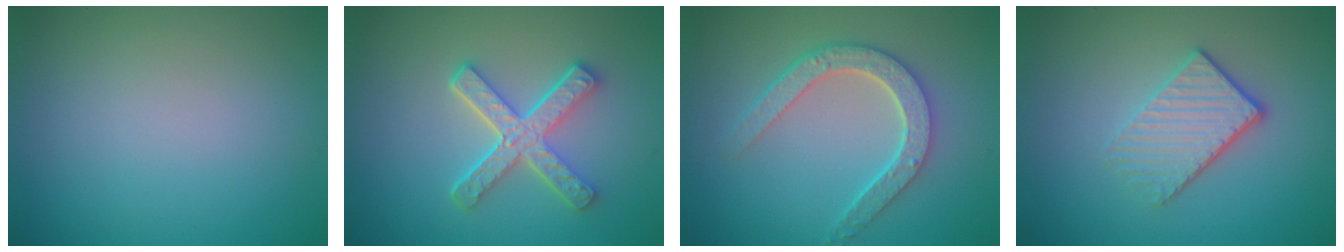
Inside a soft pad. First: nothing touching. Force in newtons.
{"total": 4.8, "press": 3.7, "slide": 3.0}
{"total": 4.6, "press": 3.7, "slide": 2.8}
{"total": 3.8, "press": 3.1, "slide": 2.1}